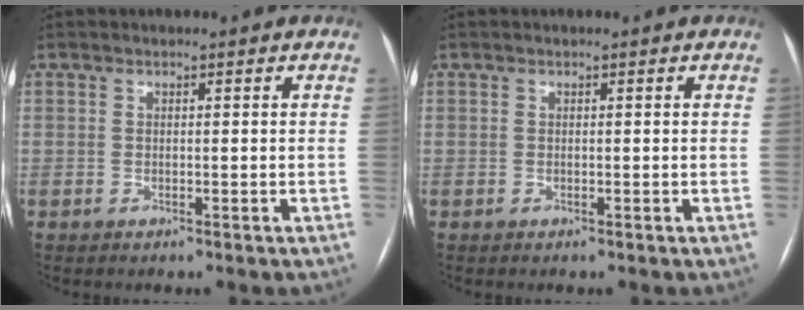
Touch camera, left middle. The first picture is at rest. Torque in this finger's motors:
{"motor_torque": [0.00, 0.00, 0.00, 0.00]}